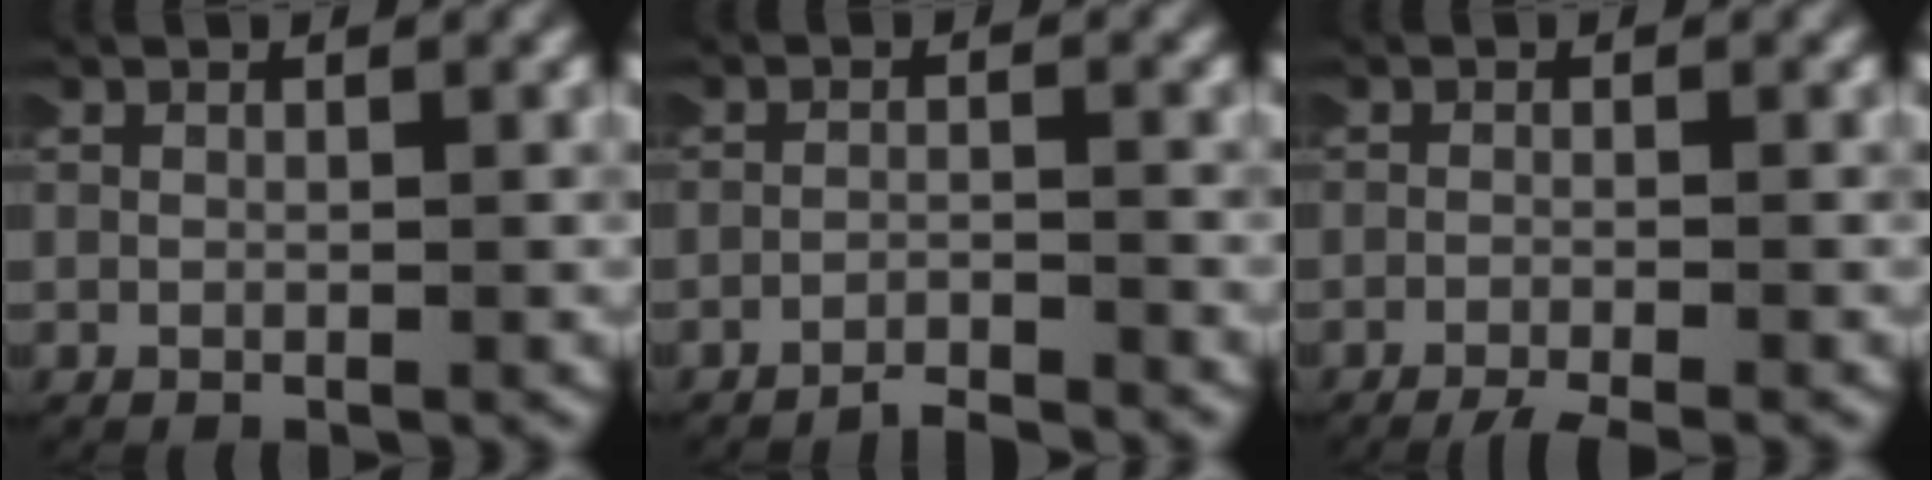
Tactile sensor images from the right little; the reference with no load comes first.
{"total": 3.3, "force": [-3.3, 0.1, 0.1], "torque": [0.000, -0.010, -0.053]}
{"total": 3.5, "force": [-3.2, 0.6, 1.3], "torque": [-0.020, -0.012, -0.044]}